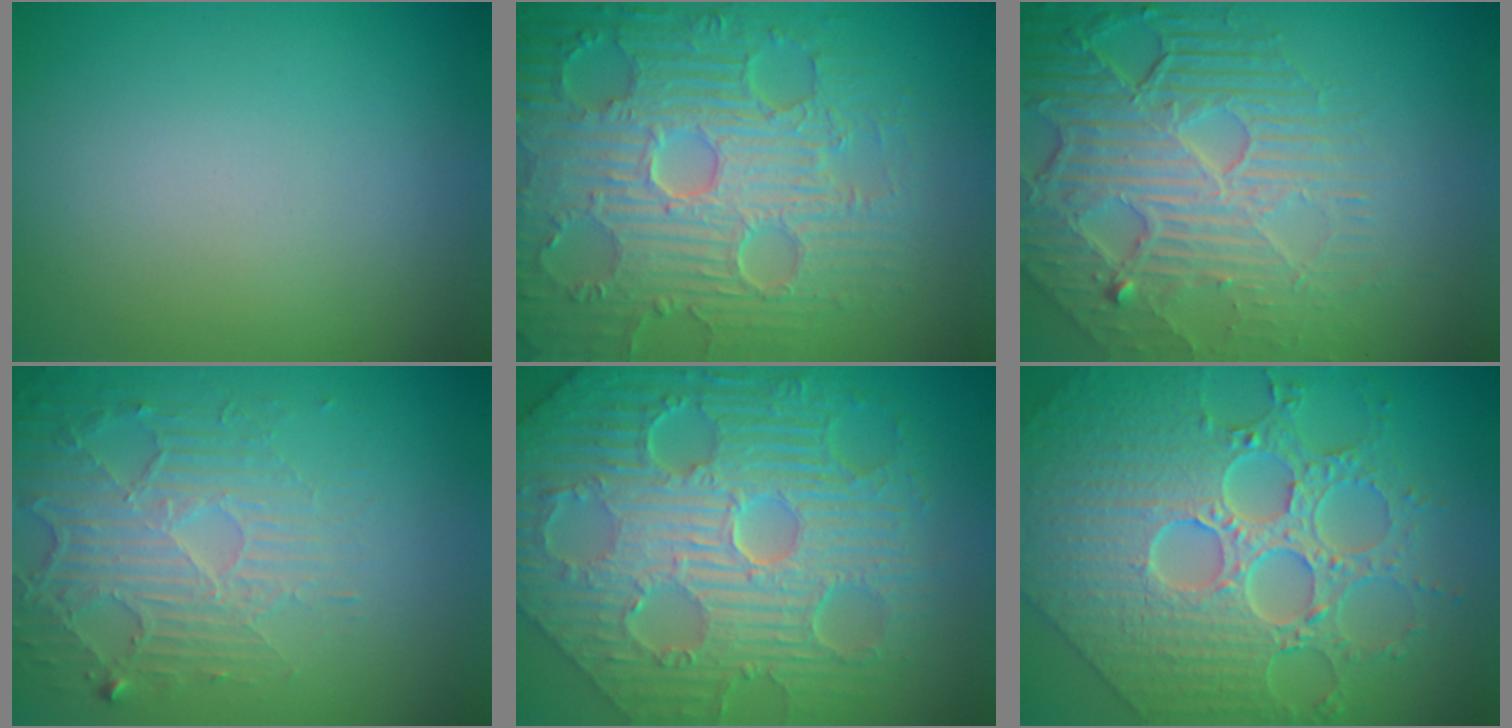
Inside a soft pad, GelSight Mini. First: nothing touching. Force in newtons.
{"total": 9.5, "press": 6.8, "slide": 6.6}
{"total": 8.7, "press": 5.9, "slide": 6.4}
{"total": 5.4, "press": 3.6, "slide": 4.0}
{"total": 12.1, "press": 8.1, "slide": 9.0}
{"total": 9.4, "press": 7.0, "slide": 6.2}